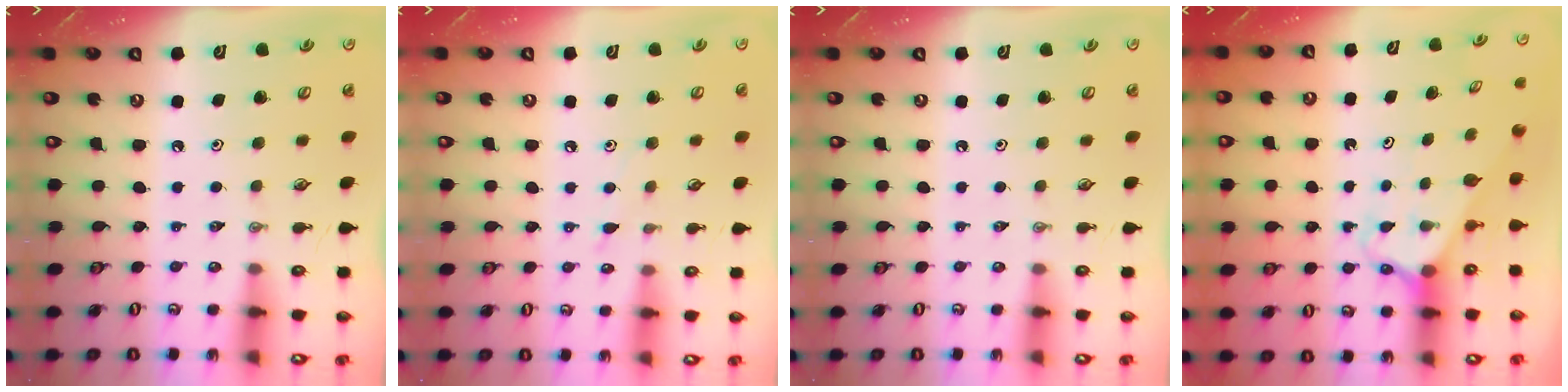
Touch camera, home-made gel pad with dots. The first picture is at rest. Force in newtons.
{"total": 4.8, "press": 4.7, "slide": 0.6}
{"total": 0.0}
{"total": 2.6, "press": 2.6, "slide": 0.1}